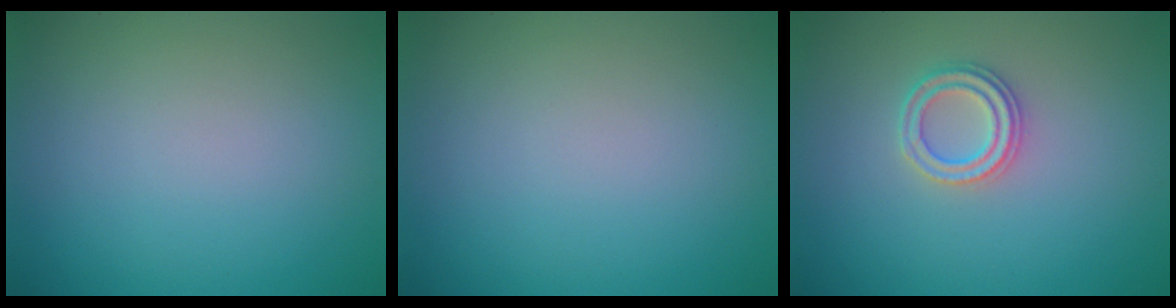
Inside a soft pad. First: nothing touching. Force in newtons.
{"total": 0.0}
{"total": 2.3, "press": 2.2, "slide": 0.5}